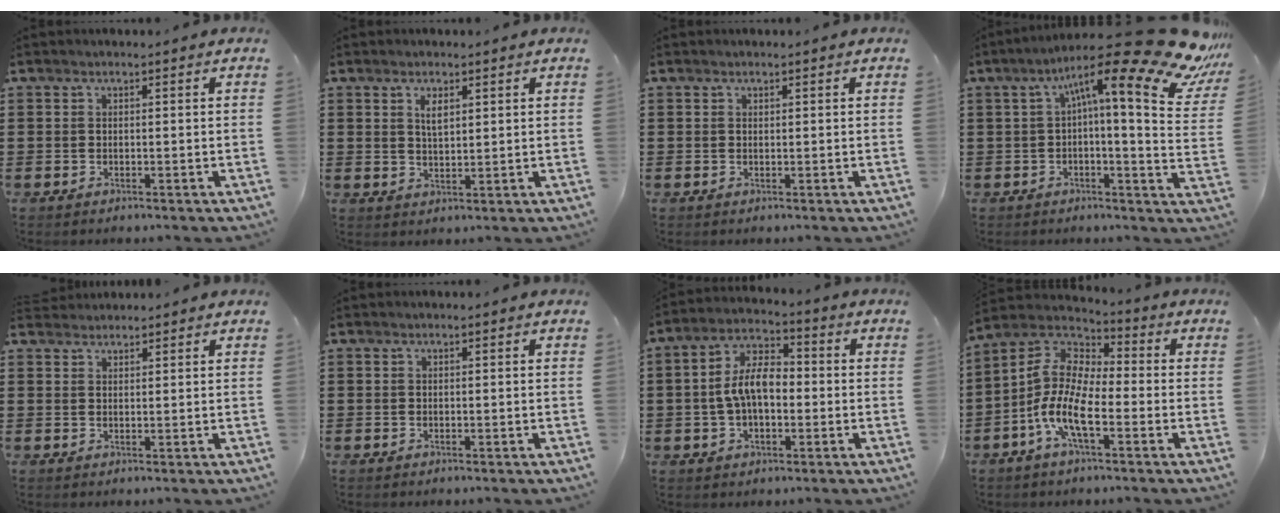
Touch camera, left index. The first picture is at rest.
{"total": 2.6, "force": [1.4, 1.0, 2.0], "torque": [-0.034, 0.000, 0.023]}
{"total": 0.0}
{"total": 16.2, "force": [9.1, 2.5, 13.1], "torque": [-0.216, -0.056, 0.139]}
{"total": 1.7, "force": [1.7, 0.4, -0.2], "torque": [0.000, 0.003, 0.034]}
{"total": 0.0}
{"total": 7.9, "force": [-0.4, 4.3, 6.6], "torque": [-0.149, 0.007, -0.016]}
{"total": 11.1, "force": [-4.3, 4.2, 9.4], "torque": [-0.241, -0.021, -0.101]}